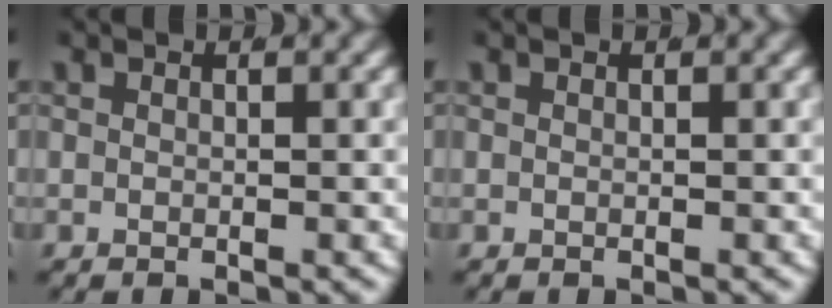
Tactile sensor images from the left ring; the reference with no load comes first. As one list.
[{"total": 0.0}]